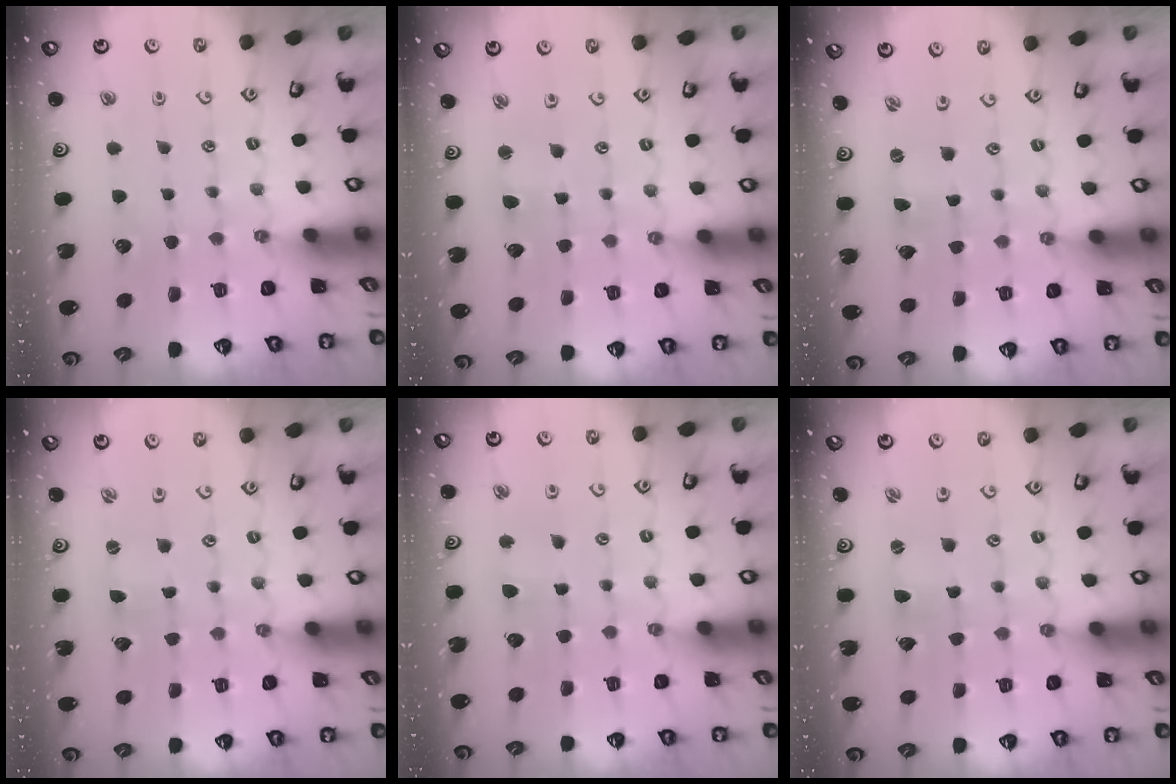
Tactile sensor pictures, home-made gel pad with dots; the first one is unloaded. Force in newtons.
{"total": 2.5, "press": 2.4, "slide": 0.5}
{"total": 0.0}
{"total": 0.0}
{"total": 2.9, "press": 2.9, "slide": 0.5}
{"total": 1.0, "press": 1.0, "slide": 0.2}